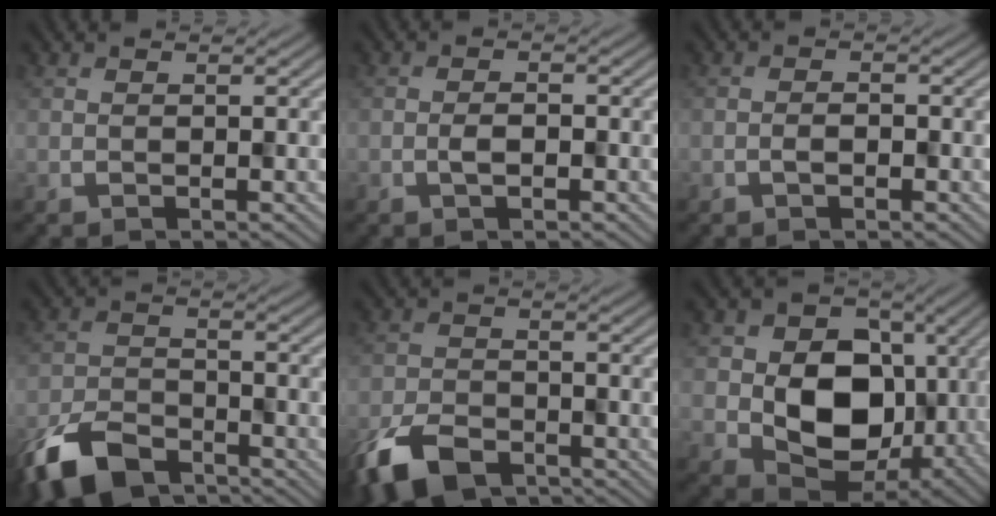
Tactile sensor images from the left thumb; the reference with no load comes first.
{"total": 1.1, "force": [-0.6, 0.6, 0.7], "torque": [-0.014, 0.000, -0.012]}
{"total": 0.8, "force": [-0.6, 0.4, 0.2], "torque": [-0.002, -0.001, -0.011]}
{"total": 9.1, "force": [-7.1, 4.0, 4.0], "torque": [-0.073, -0.017, -0.135]}
{"total": 8.0, "force": [-5.9, 3.8, 3.7], "torque": [-0.068, -0.017, -0.110]}
{"total": 10.7, "force": [0.4, 8.6, 6.5], "torque": [-0.107, -0.020, 0.010]}